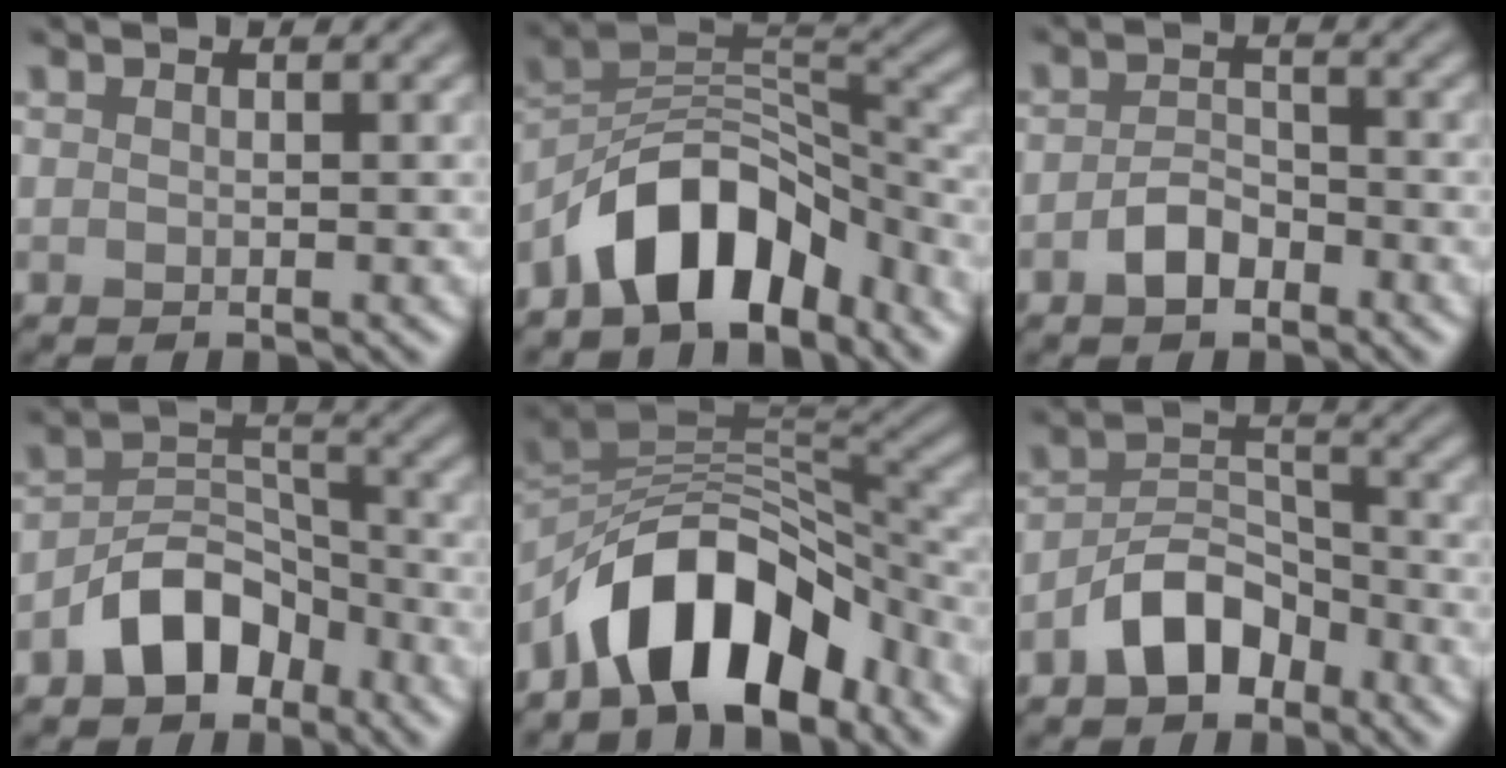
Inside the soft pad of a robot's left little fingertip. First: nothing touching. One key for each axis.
{"total": 8.5, "fx": -5.8, "fy": 4.2, "fz": 4.7, "tx": -0.057, "ty": 0.010, "tz": -0.111}
{"total": 2.6, "fx": -1.5, "fy": 1.5, "fz": 1.5, "tx": -0.026, "ty": 0.008, "tz": -0.031}
{"total": 5.9, "fx": -3.6, "fy": 3.6, "fz": 3.1, "tx": -0.041, "ty": 0.010, "tz": -0.072}
{"total": 10.6, "fx": -6.6, "fy": 5.1, "fz": 6.6, "tx": -0.086, "ty": 0.013, "tz": -0.122}
{"total": 5.3, "fx": -3.3, "fy": 3.0, "fz": 2.9, "tx": -0.042, "ty": 0.012, "tz": -0.068}